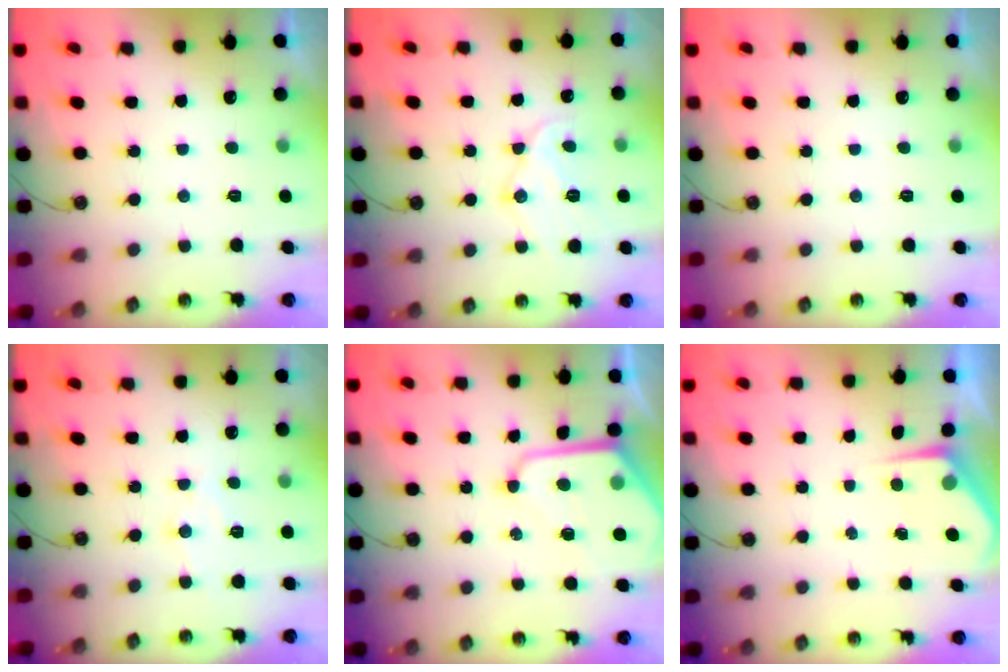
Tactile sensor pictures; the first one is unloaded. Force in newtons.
{"total": 12.0, "press": 11.9, "slide": 0.7}
{"total": 0.0}
{"total": 7.4, "press": 7.4, "slide": 0.5}
{"total": 10.9, "press": 10.8, "slide": 1.3}
{"total": 4.6, "press": 4.6, "slide": 0.3}